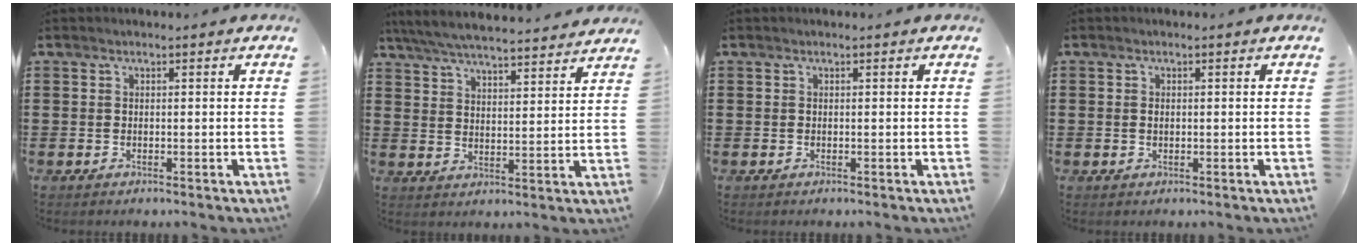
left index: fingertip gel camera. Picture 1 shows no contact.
{"total": 6.0, "force": [5.8, 0.0, 1.7], "torque": [-0.056, -0.034, 0.100]}
{"total": 0.0}
{"total": 0.7, "force": [0.0, 0.6, 0.3], "torque": [-0.008, 0.002, 0.000]}